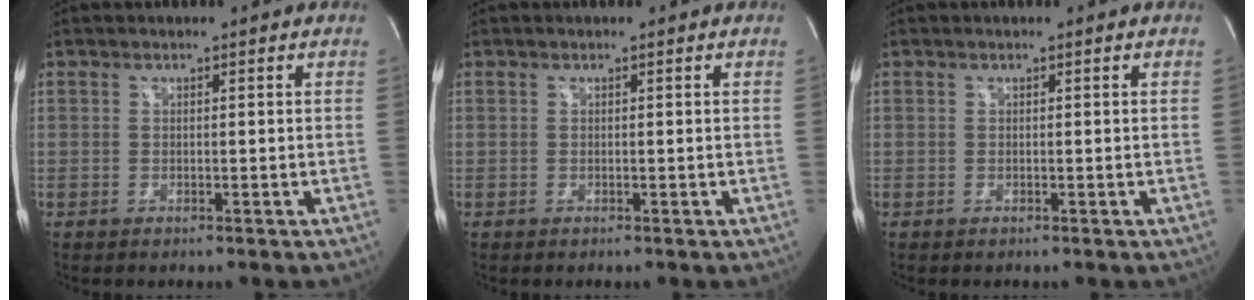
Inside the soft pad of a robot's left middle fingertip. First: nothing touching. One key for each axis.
{"total": 0.0}
{"total": 0.0}